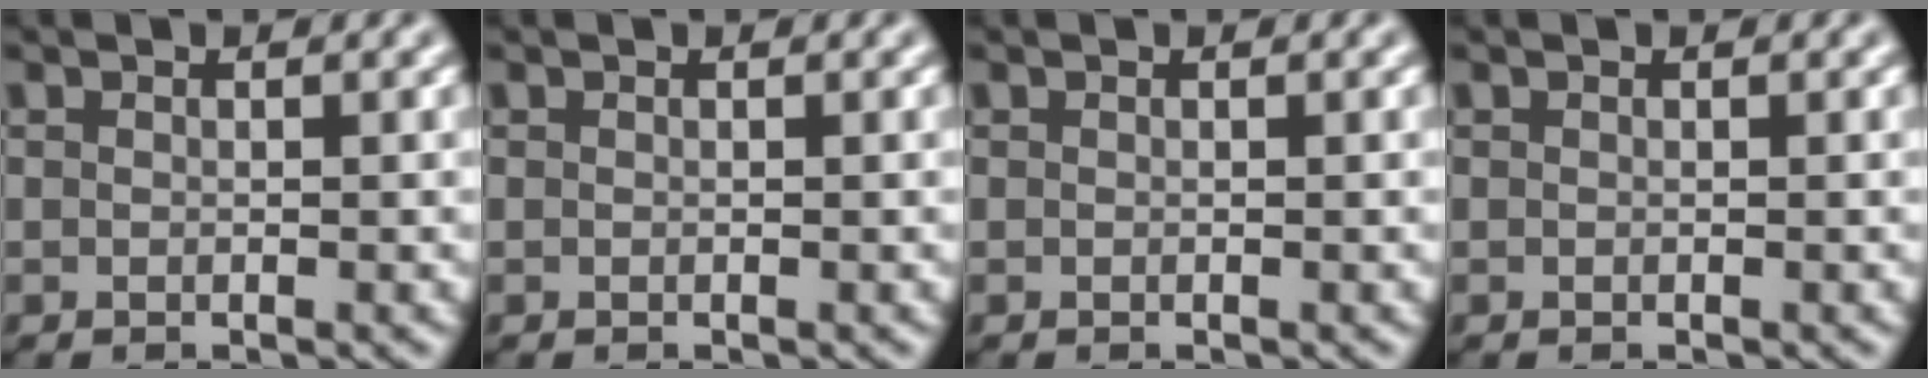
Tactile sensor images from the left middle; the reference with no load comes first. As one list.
[{"total": 0.0}, {"total": 0.0}, {"total": 0.0}]